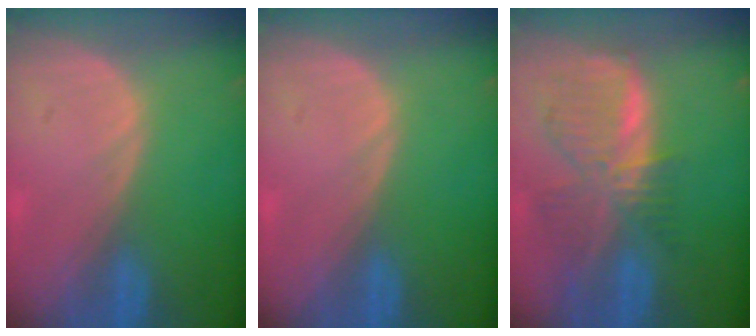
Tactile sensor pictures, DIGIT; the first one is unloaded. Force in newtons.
{"total": 0.0}
{"total": 8.7, "press": 7.5, "slide": 4.3}